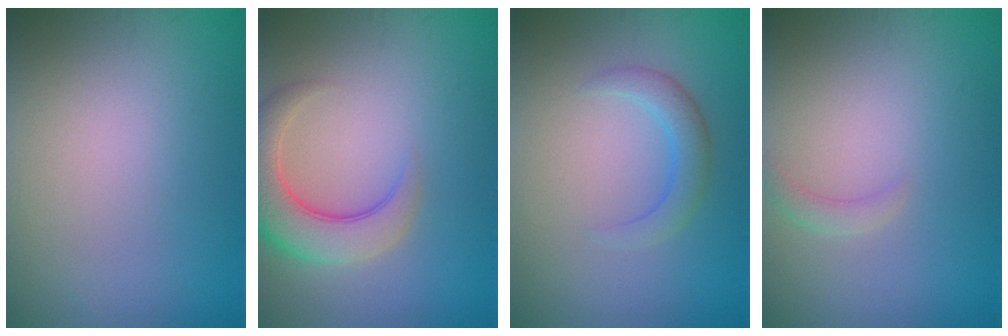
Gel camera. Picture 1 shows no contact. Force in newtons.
{"total": 5.8, "press": 5.8, "slide": 0.5}
{"total": 2.3, "press": 2.3, "slide": 0.1}
{"total": 1.1, "press": 1.1, "slide": 0.2}